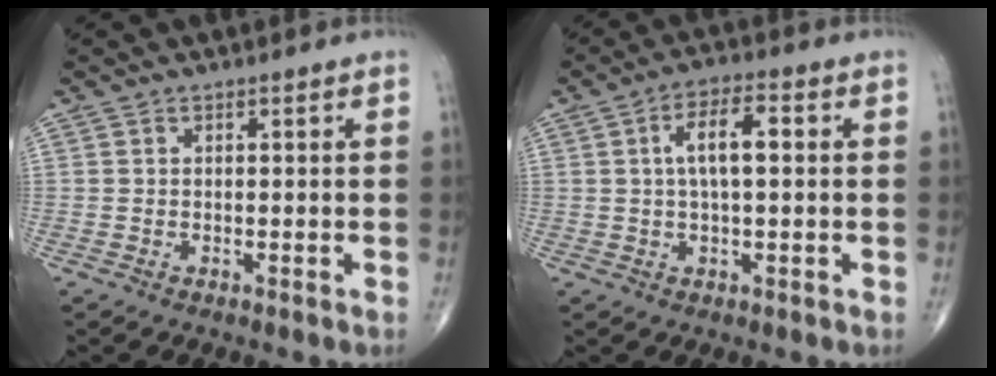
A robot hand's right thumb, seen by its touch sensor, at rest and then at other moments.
{"total": 7.3, "force": [1.1, 2.8, 6.6], "torque": [-0.116, 0.016, 0.014]}